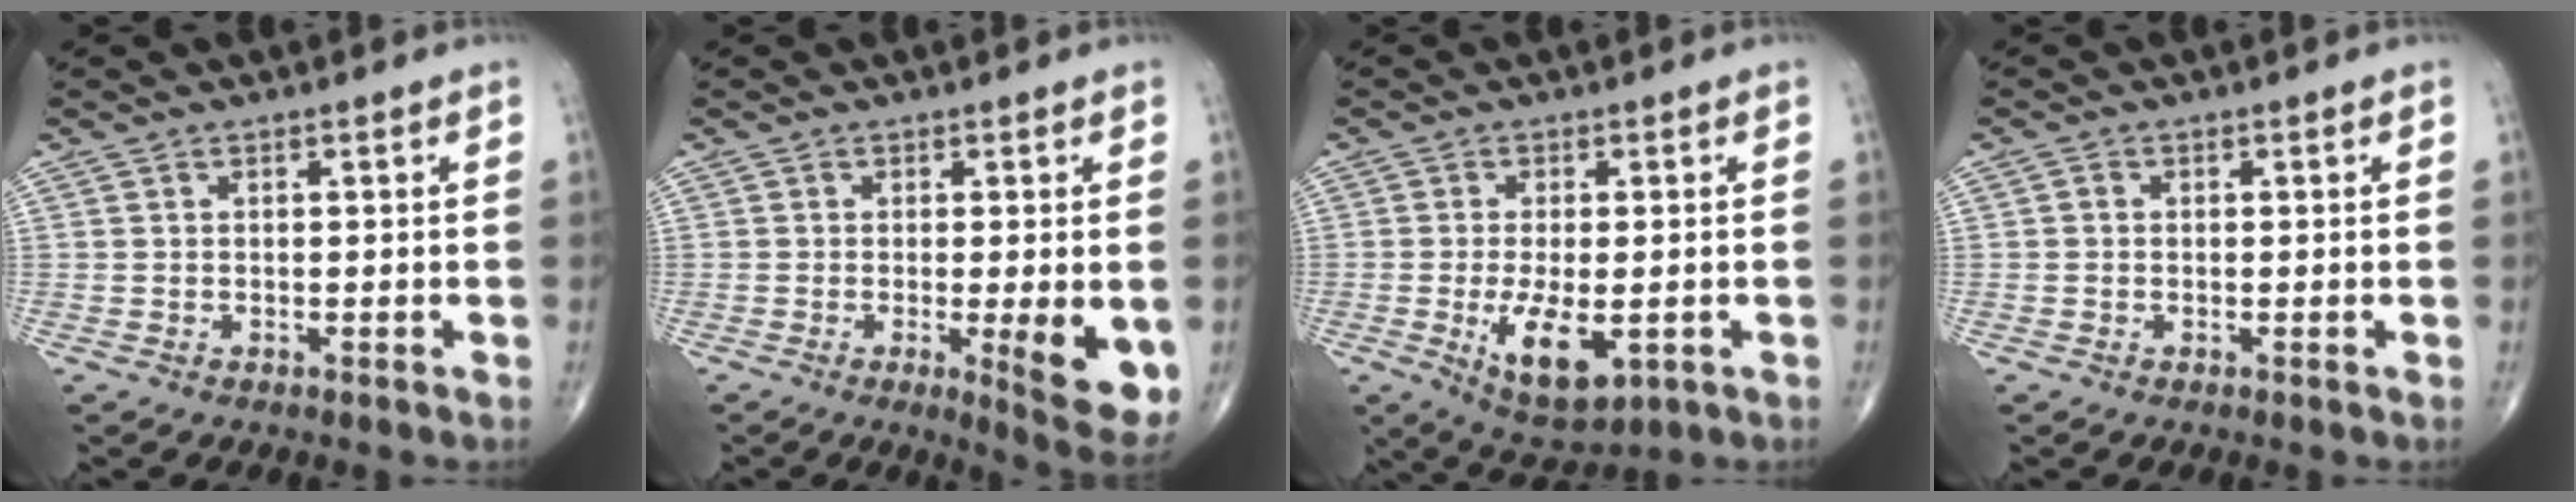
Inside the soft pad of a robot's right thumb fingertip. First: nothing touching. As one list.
[{"total": 8.9, "force": [-1.7, 2.0, 8.5], "torque": [-0.112, -0.022, -0.019]}, {"total": 9.8, "force": [-2.5, 4.5, 8.3], "torque": [-0.135, -0.017, -0.030]}, {"total": 0.7, "force": [-0.1, 0.7, 0.3], "torque": [-0.003, 0.001, -0.004]}]